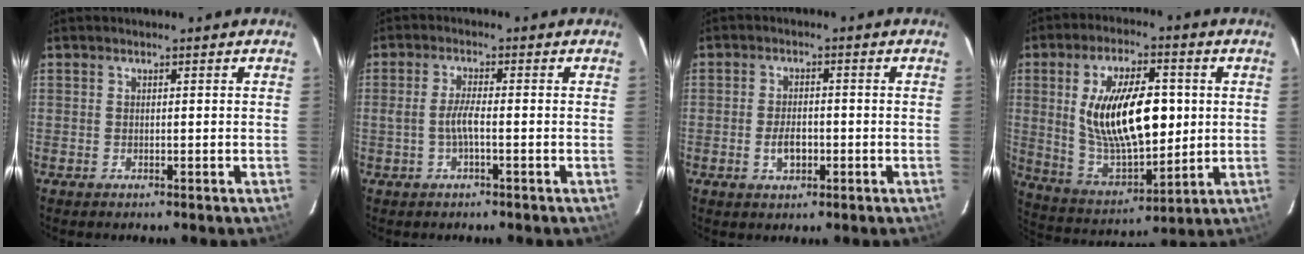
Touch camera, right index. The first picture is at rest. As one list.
[{"total": 3.3, "force": [-0.9, 0.2, 3.2], "torque": [-0.065, 0.002, -0.017]}, {"total": 4.1, "force": [-1.3, 2.3, 3.2], "torque": [-0.063, 0.000, -0.020]}, {"total": 19.3, "force": [2.5, 8.8, 17.0], "torque": [-0.312, -0.002, 0.061]}]